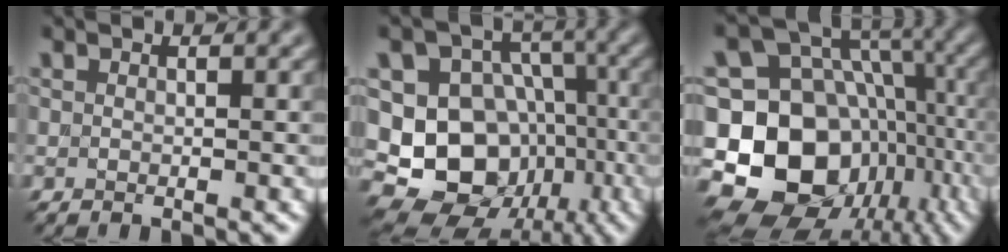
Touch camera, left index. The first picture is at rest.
{"total": 14.8, "force": [-4.1, 12.8, 6.4], "torque": [-0.114, 0.000, -0.082]}
{"total": 18.0, "force": [-4.8, 14.7, 9.3], "torque": [-0.179, 0.002, -0.073]}